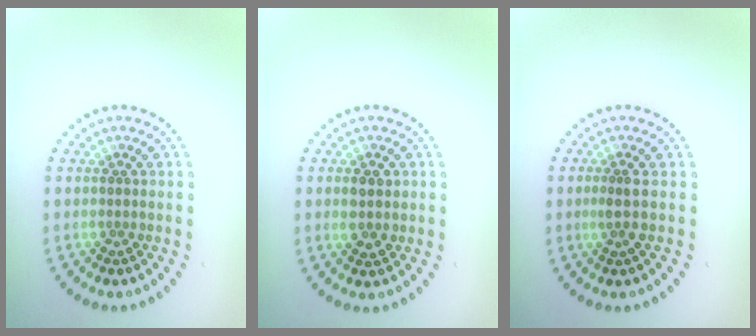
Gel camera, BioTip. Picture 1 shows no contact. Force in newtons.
{"total": 2.0, "press": 2.0, "slide": 0.0}
{"total": 1.5, "press": 1.1, "slide": 0.9}